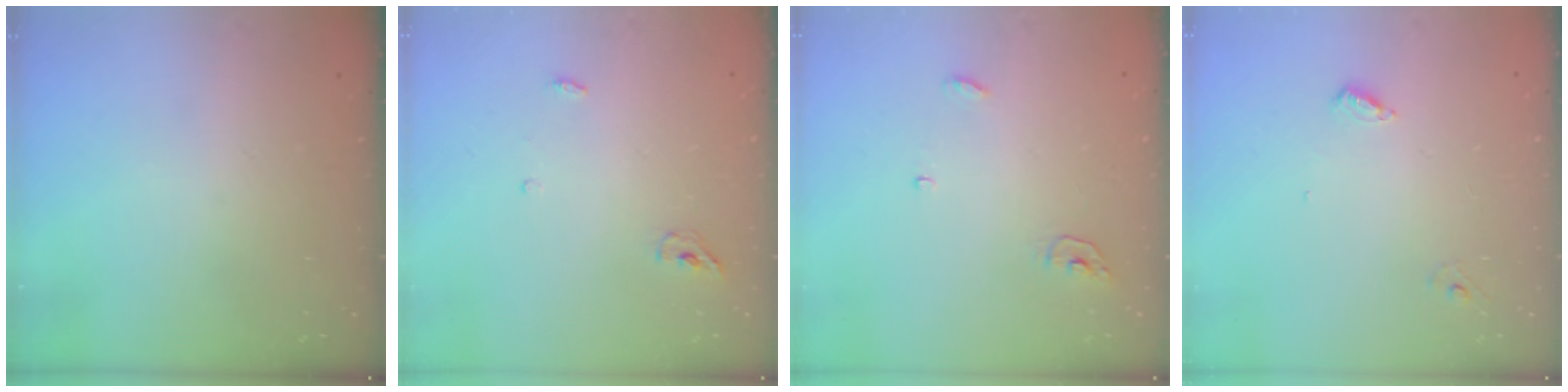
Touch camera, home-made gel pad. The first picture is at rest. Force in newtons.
{"total": 3.8, "press": 3.6, "slide": 1.3}
{"total": 3.8, "press": 3.8, "slide": 0.5}
{"total": 4.6, "press": 4.6, "slide": 0.4}